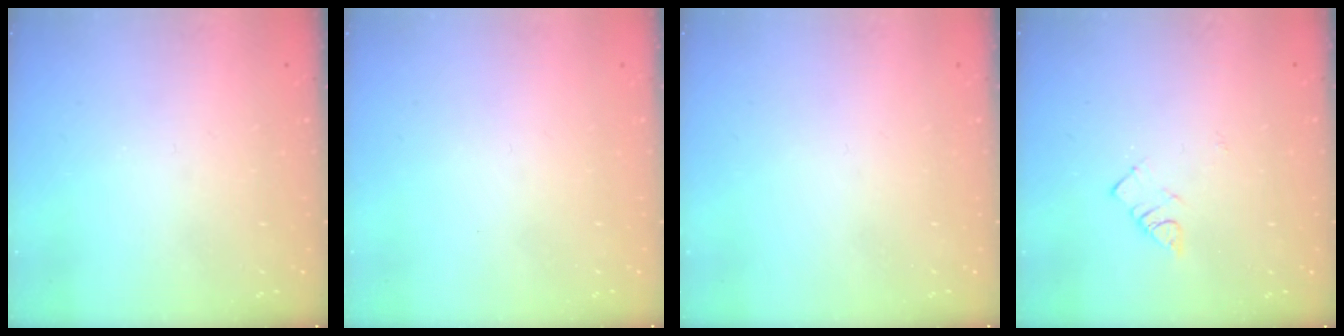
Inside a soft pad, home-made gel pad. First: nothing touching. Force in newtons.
{"total": 1.8, "press": 1.7, "slide": 0.1}
{"total": 1.6, "press": 1.6, "slide": 0.1}
{"total": 2.3, "press": 2.3, "slide": 0.4}